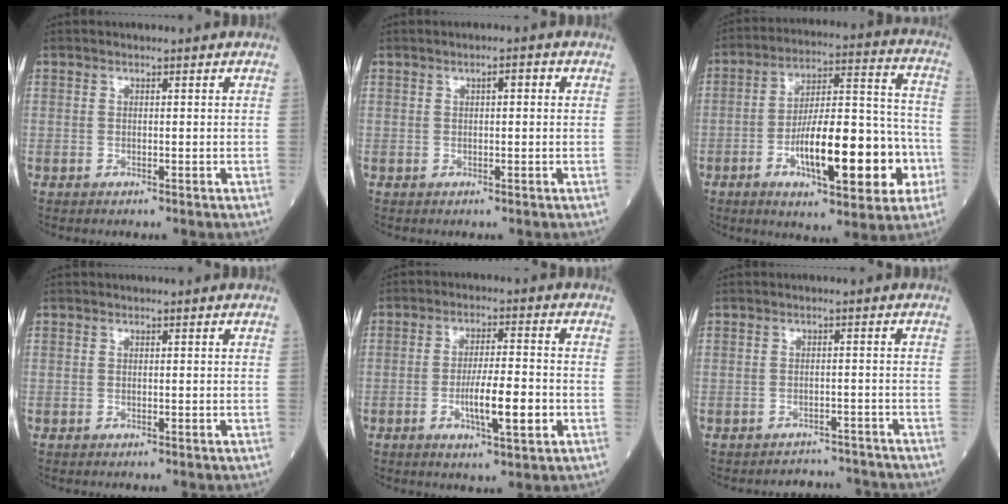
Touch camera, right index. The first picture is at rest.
{"total": 1.8, "force": [0.5, 0.6, 1.6], "torque": [-0.026, 0.007, 0.007]}
{"total": 19.9, "force": [-6.4, 5.5, 18.0], "torque": [-0.274, 0.021, -0.088]}
{"total": 0.0}
{"total": 8.1, "force": [-2.4, 1.2, 7.7], "torque": [-0.137, -0.003, -0.039]}
{"total": 5.8, "force": [-5.6, 1.3, -0.7], "torque": [0.012, 0.012, -0.071]}